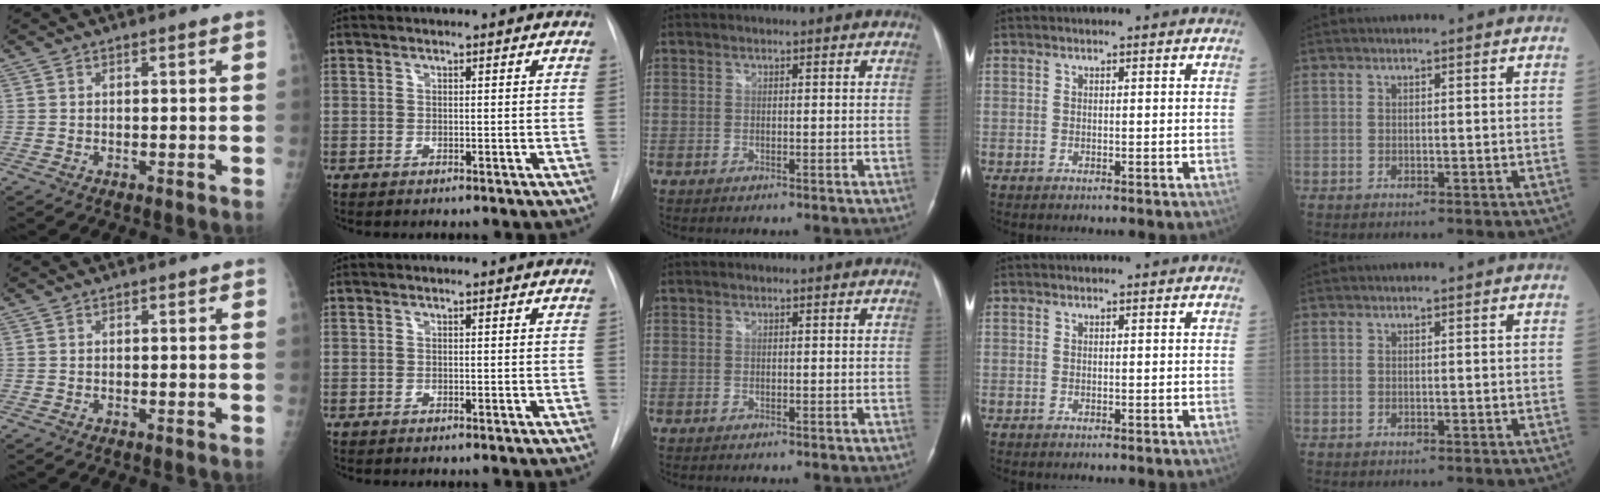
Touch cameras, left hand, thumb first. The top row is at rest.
{}